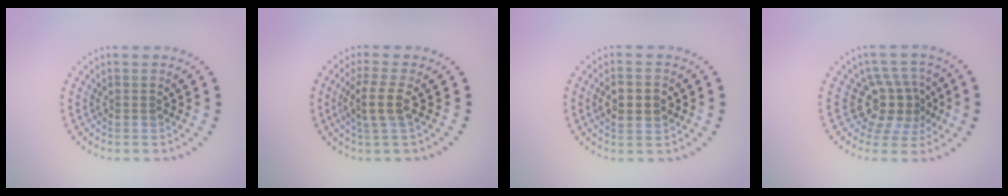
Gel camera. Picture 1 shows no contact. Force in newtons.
{"total": 2.7, "press": 2.3, "slide": 1.5}
{"total": 2.8, "press": 2.8, "slide": 0.2}
{"total": 4.0, "press": 3.3, "slide": 2.3}